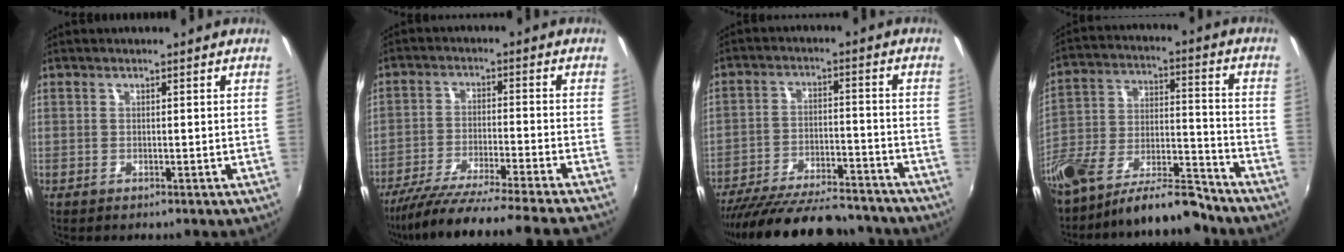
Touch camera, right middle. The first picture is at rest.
{"total": 18.9, "force": [-17.0, -2.4, 8.1], "torque": [-0.152, -0.040, -0.269]}
{"total": 23.0, "force": [-20.2, 5.6, 9.4], "torque": [-0.186, -0.018, -0.285]}
{"total": 13.6, "force": [-10.4, 4.5, 7.5], "torque": [-0.159, 0.003, -0.181]}